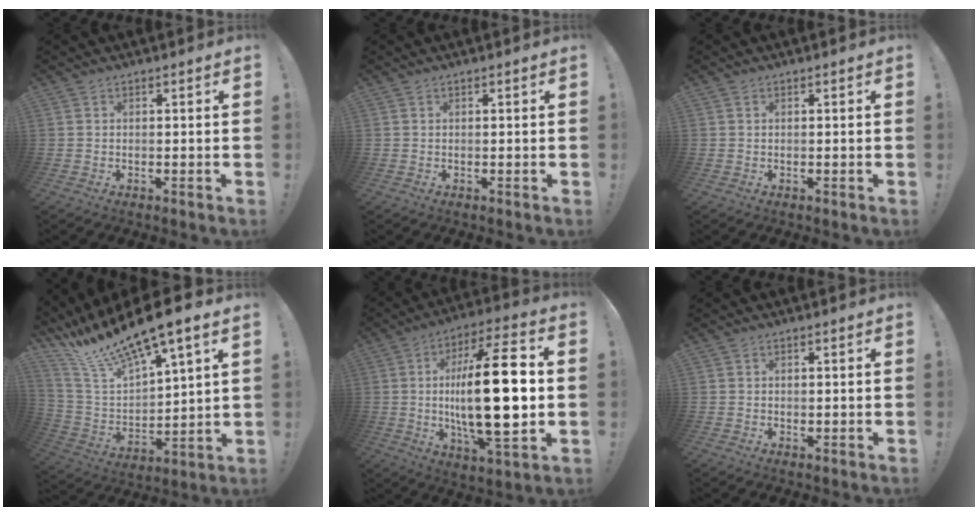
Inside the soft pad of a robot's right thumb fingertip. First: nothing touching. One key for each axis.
{"total": 0.0}
{"total": 0.0}
{"total": 16.9, "fx": 13.1, "fy": 4.4, "fz": 9.6, "tx": -0.187, "ty": -0.092, "tz": 0.228}
{"total": 25.9, "fx": 0.3, "fy": 8.2, "fz": 24.6, "tx": -0.419, "ty": -0.010, "tz": -0.005}
{"total": 0.6, "fx": 0.5, "fy": 0.3, "fz": 0.0, "tx": 0.000, "ty": 0.002, "tz": 0.009}